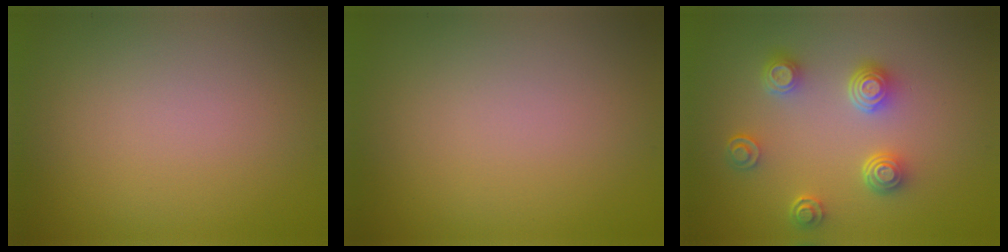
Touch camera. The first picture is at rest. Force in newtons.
{"total": 0.0}
{"total": 4.1, "press": 3.2, "slide": 2.6}